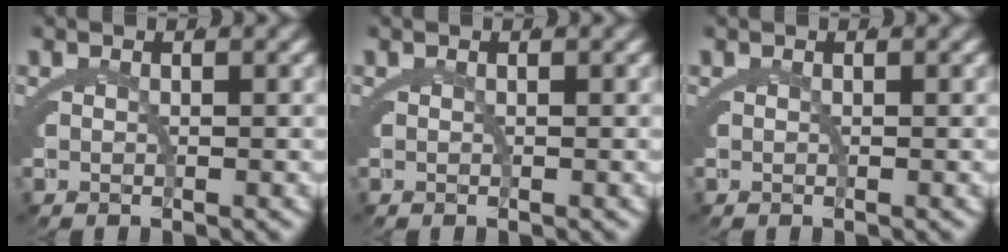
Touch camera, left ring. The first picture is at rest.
{"total": 0.0}
{"total": 0.0}